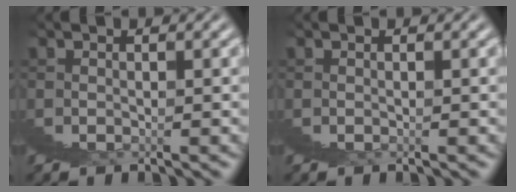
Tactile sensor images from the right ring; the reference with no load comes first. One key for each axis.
{"total": 0.0}